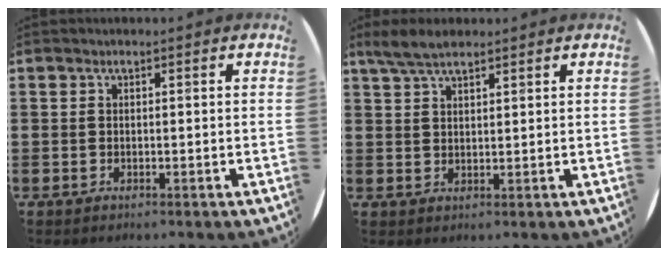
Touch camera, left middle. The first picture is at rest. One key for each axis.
{"total": 4.0, "fx": 3.2, "fy": 1.1, "fz": 2.1, "tx": -0.046, "ty": 0.002, "tz": 0.059}